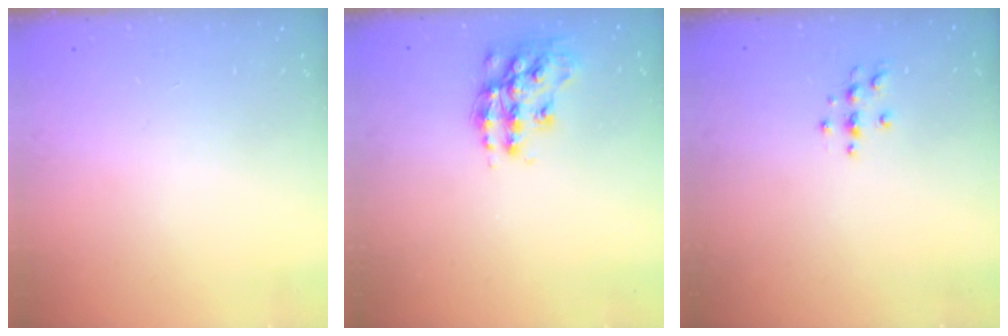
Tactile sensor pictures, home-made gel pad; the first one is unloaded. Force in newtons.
{"total": 13.7, "press": 13.7, "slide": 0.9}
{"total": 3.3, "press": 3.3, "slide": 0.4}